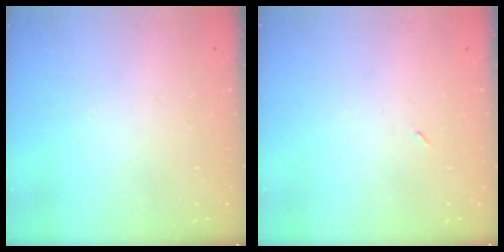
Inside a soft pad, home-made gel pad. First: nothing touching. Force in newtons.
{"total": 2.6, "press": 2.3, "slide": 1.2}